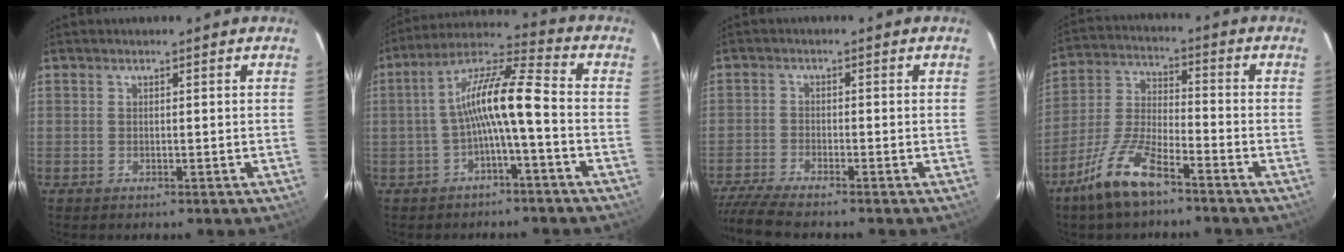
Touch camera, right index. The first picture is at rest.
{"total": 10.0, "force": [-2.3, 1.0, 9.7], "torque": [-0.199, 0.023, -0.046]}
{"total": 8.1, "force": [-7.2, 0.4, 3.7], "torque": [-0.106, -0.024, -0.133]}
{"total": 11.7, "force": [-8.1, 3.0, 7.8], "torque": [-0.176, -0.005, -0.158]}